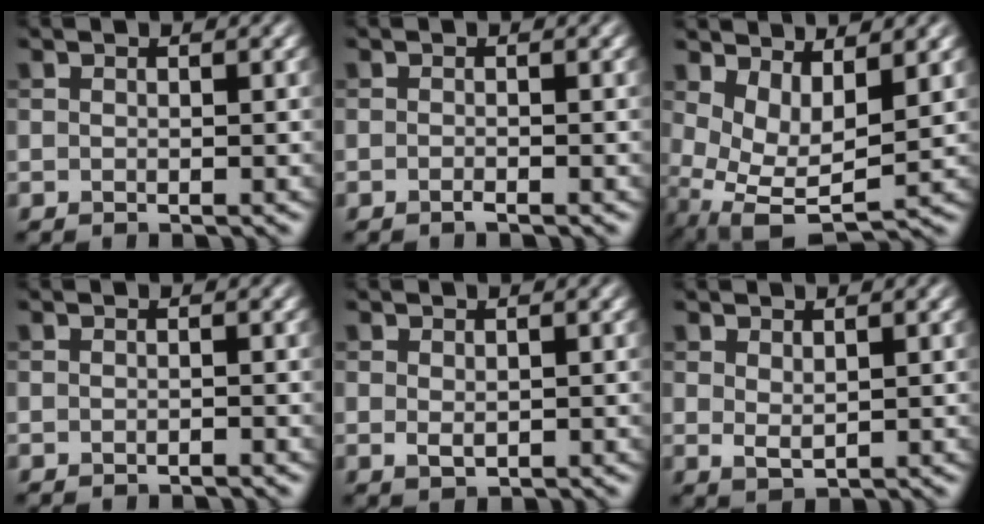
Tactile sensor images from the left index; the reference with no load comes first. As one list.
[{"total": 0.6, "force": [-0.4, 0.1, 0.4], "torque": [-0.007, 0.001, -0.009]}, {"total": 5.5, "force": [1.4, 2.8, 4.5], "torque": [-0.089, -0.016, 0.036]}, {"total": 0.5, "force": [-0.5, 0.0, 0.2], "torque": [0.001, 0.001, -0.008]}, {"total": 1.2, "force": [0.0, 0.7, 0.9], "torque": [-0.018, -0.003, 0.005]}, {"total": 1.4, "force": [0.8, 0.6, 1.0], "torque": [-0.020, -0.004, 0.020]}]